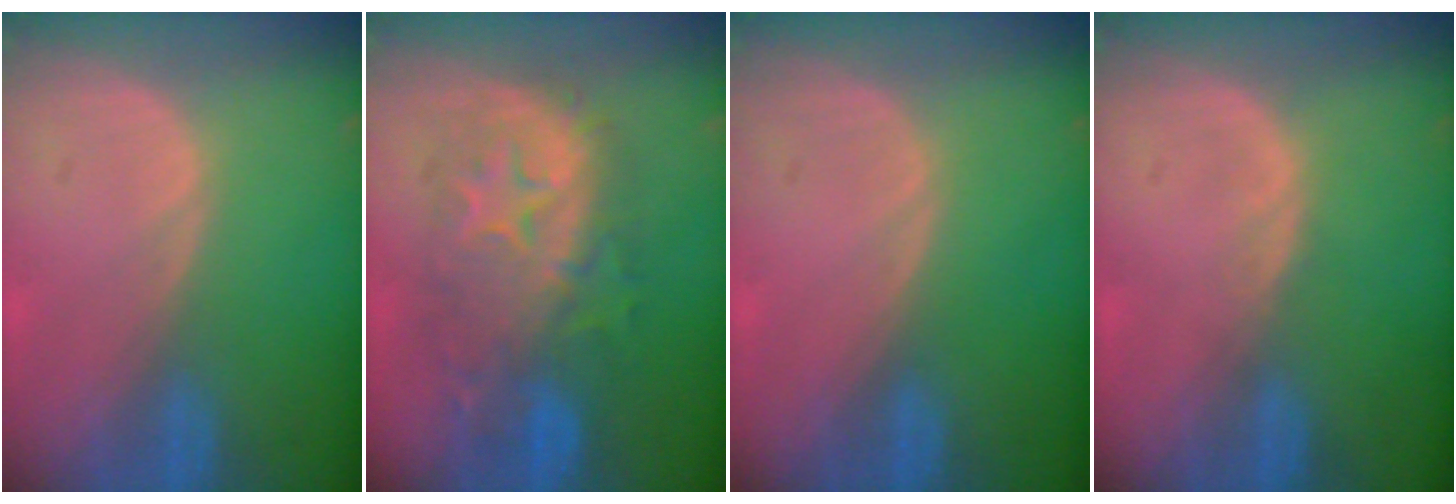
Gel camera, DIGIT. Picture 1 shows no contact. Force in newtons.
{"total": 9.6, "press": 9.6, "slide": 0.5}
{"total": 0.0}
{"total": 0.7, "press": 0.6, "slide": 0.2}